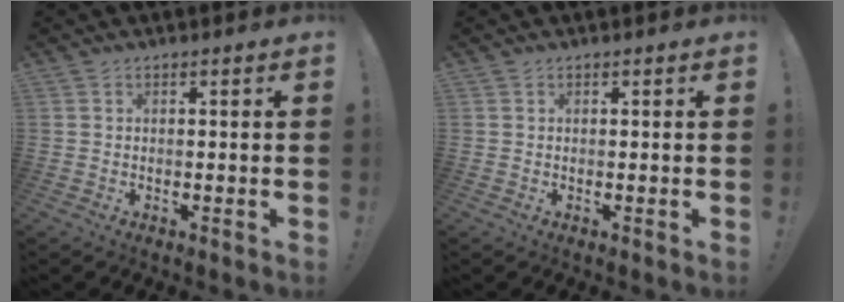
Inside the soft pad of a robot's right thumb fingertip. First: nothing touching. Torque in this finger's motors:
{"motor_torque": [-0.02, 0.08, -0.05, 0.03, 0.04]}